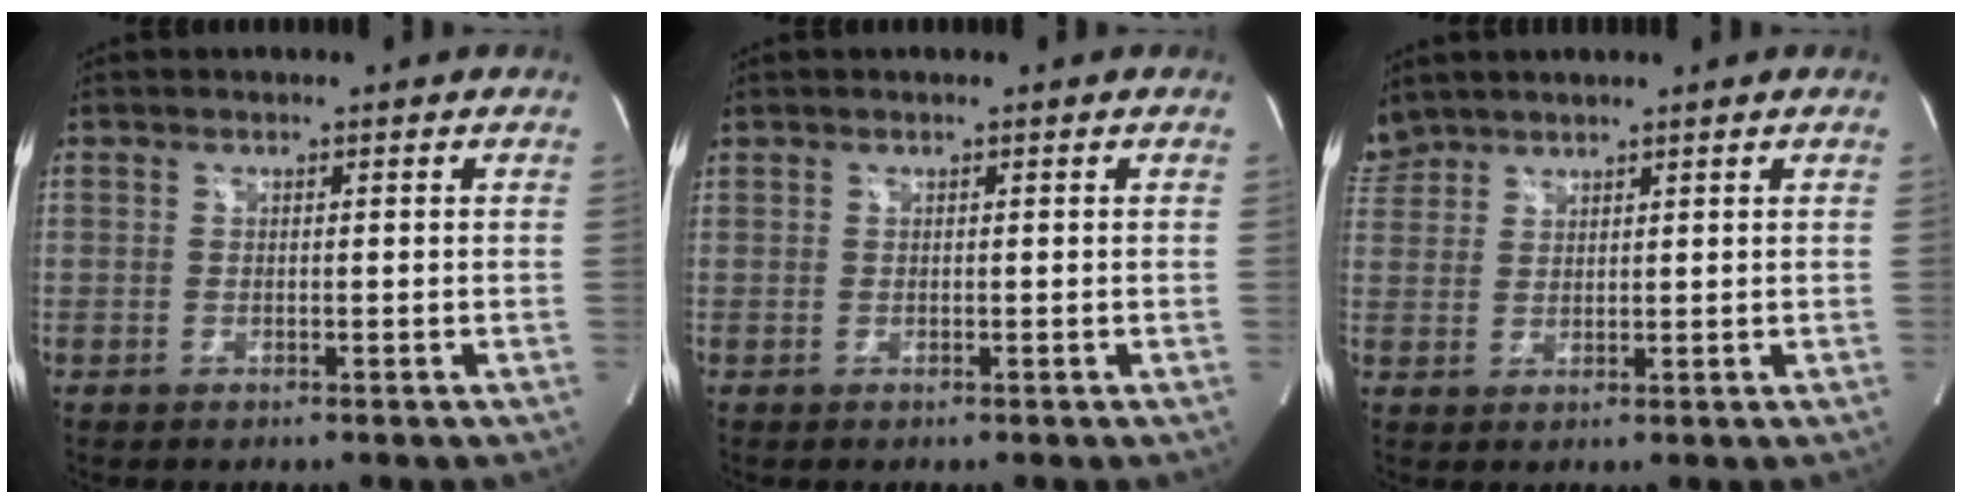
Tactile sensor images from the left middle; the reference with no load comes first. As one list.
[{"total": 0.0}, {"total": 3.5, "force": [3.3, 1.1, -0.1], "torque": [-0.002, 0.018, 0.071]}]